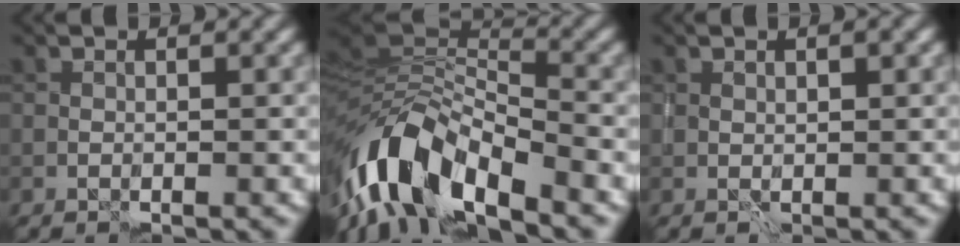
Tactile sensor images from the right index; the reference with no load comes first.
{"total": 10.4, "force": [-6.1, 4.6, 7.1], "torque": [-0.124, 0.002, -0.113]}
{"total": 1.0, "force": [0.6, 0.6, 0.5], "torque": [-0.004, -0.001, 0.011]}